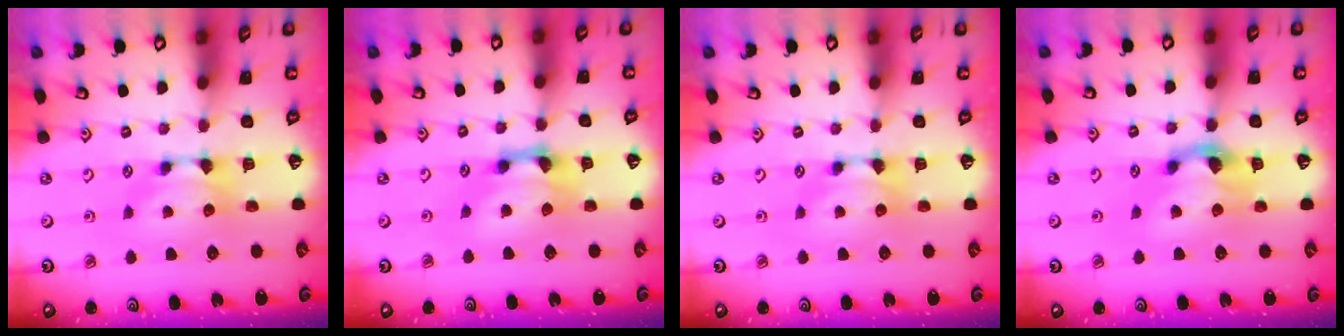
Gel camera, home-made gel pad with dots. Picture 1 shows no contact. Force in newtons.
{"total": 2.4, "press": 1.6, "slide": 1.8}
{"total": 0.0}
{"total": 2.9, "press": 2.2, "slide": 2.0}